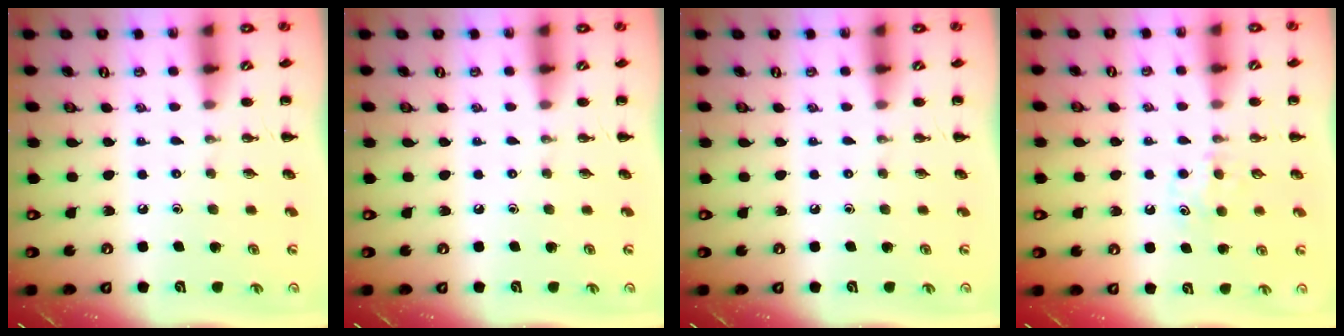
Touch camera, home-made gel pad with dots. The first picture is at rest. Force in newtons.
{"total": 0.0}
{"total": 0.0}
{"total": 4.8, "press": 4.6, "slide": 1.3}